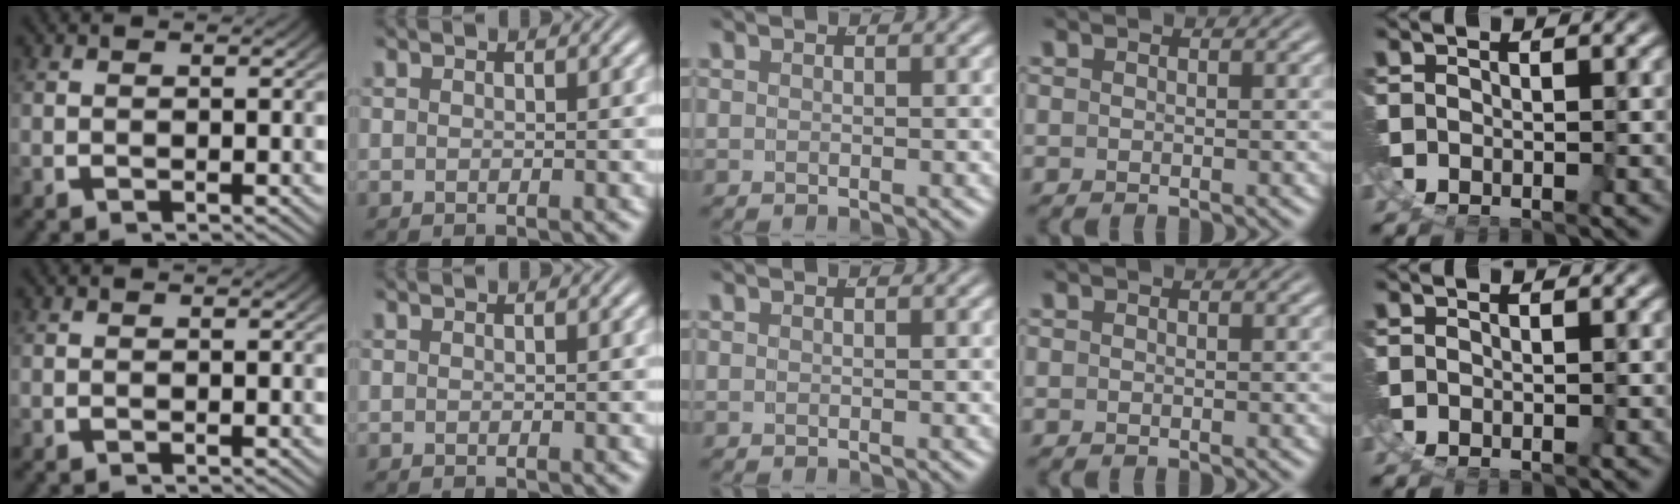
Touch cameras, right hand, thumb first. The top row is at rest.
{}